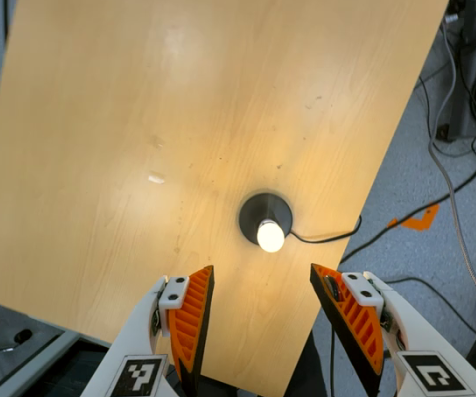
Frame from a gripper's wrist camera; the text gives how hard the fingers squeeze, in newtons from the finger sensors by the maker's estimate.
{"total": 0.0}